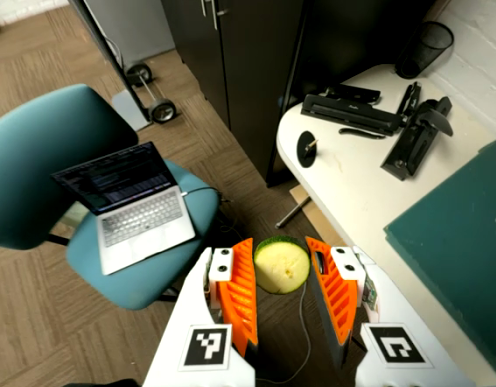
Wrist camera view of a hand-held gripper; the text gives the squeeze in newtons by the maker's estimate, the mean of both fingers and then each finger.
{"total": 10.2, "left": 10.6, "right": 9.8}